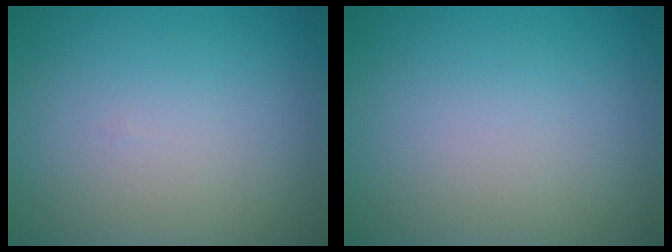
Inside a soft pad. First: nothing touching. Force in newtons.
{"total": 0.0}